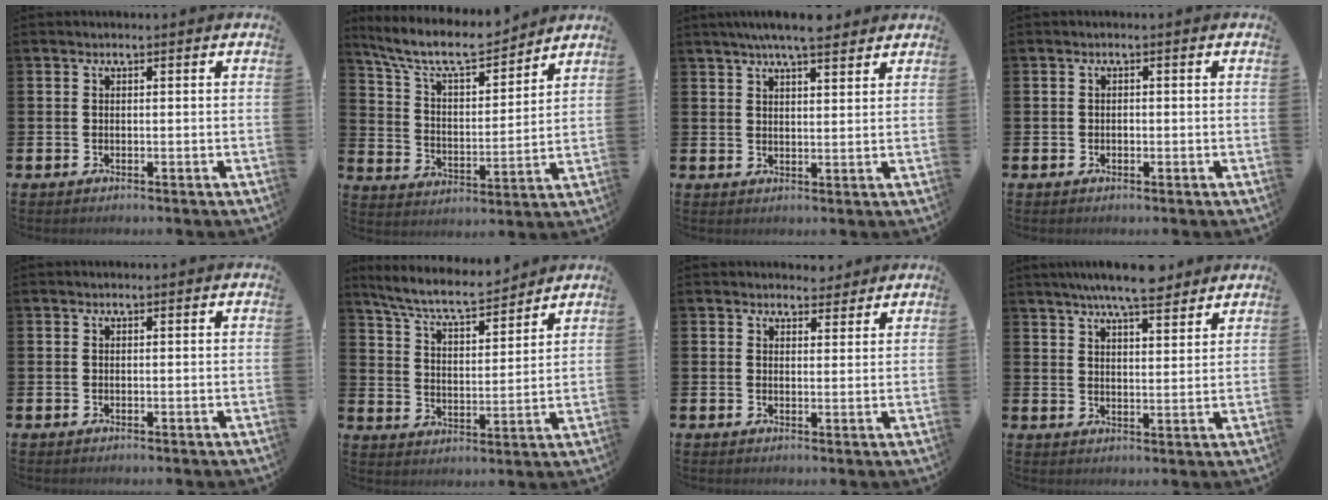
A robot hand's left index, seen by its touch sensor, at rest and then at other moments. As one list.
[{"total": 9.2, "force": [8.4, 2.1, 3.2], "torque": [-0.104, -0.048, 0.148]}, {"total": 5.6, "force": [5.1, 0.6, 2.3], "torque": [-0.048, -0.016, 0.089]}, {"total": 0.6, "force": [-0.2, 0.5, 0.2], "torque": [-0.004, 0.004, -0.005]}, {"total": 0.0}, {"total": 7.3, "force": [6.8, 0.8, 2.6], "torque": [-0.081, -0.037, 0.119]}, {"total": 3.0, "force": [2.8, 1.0, -0.1], "torque": [0.005, -0.011, 0.050]}, {"total": 7.2, "force": [6.6, 0.9, 2.7], "torque": [-0.060, -0.023, 0.118]}]